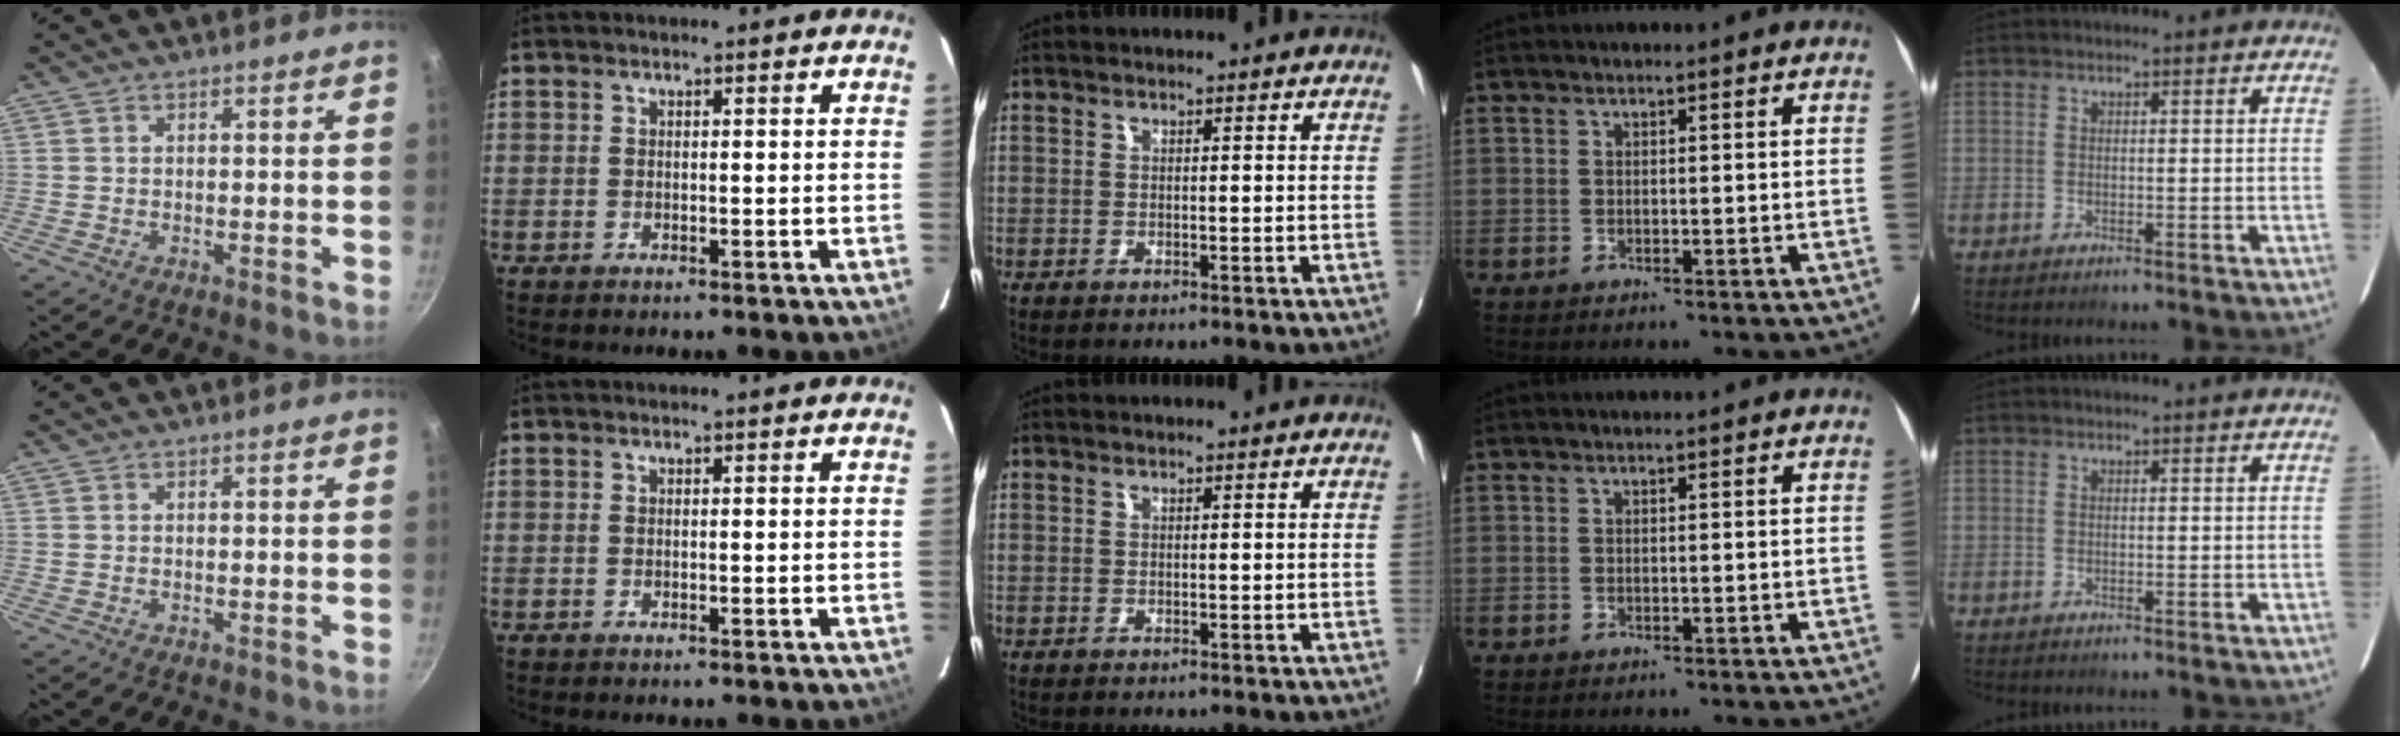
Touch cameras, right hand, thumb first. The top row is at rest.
{}